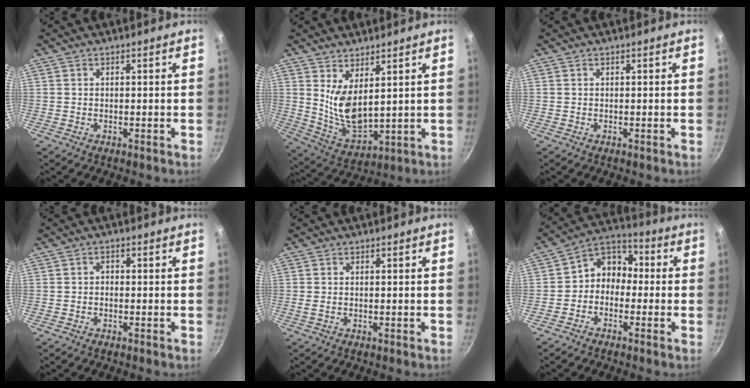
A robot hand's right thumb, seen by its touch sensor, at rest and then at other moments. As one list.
[{"total": 9.3, "force": [3.7, 4.2, 7.5], "torque": [-0.122, -0.046, 0.086]}, {"total": 0.0}, {"total": 1.0, "force": [-0.3, 0.8, 0.5], "torque": [-0.007, 0.005, -0.007]}, {"total": 0.5, "force": [0.1, 0.1, 0.5], "torque": [-0.011, -0.001, 0.000]}, {"total": 8.0, "force": [-1.2, 6.6, 4.4], "torque": [-0.034, 0.042, -0.046]}]